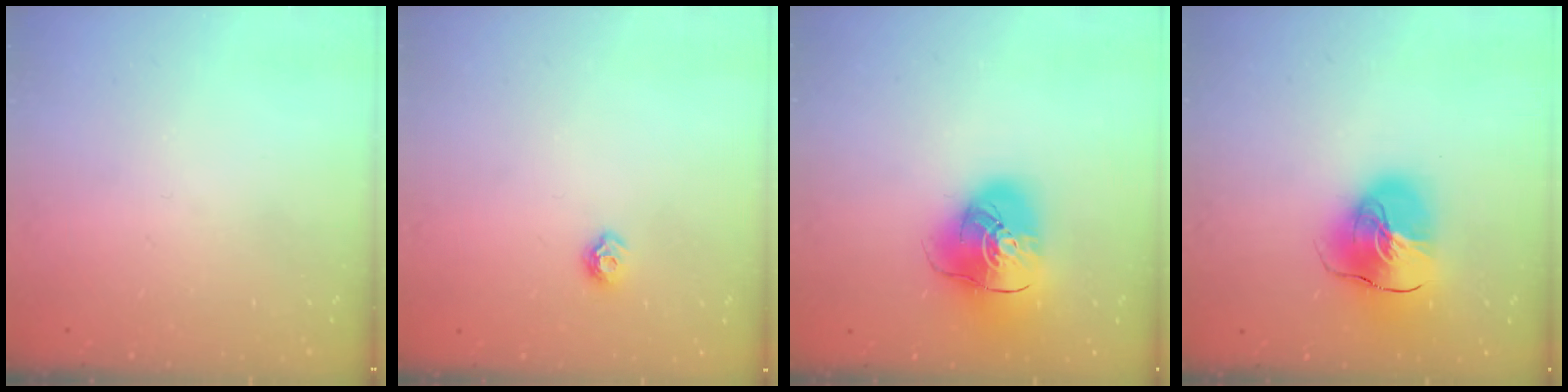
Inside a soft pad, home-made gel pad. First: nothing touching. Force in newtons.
{"total": 6.1, "press": 6.1, "slide": 0.8}
{"total": 15.4, "press": 15.2, "slide": 2.3}
{"total": 16.2, "press": 16.0, "slide": 2.3}